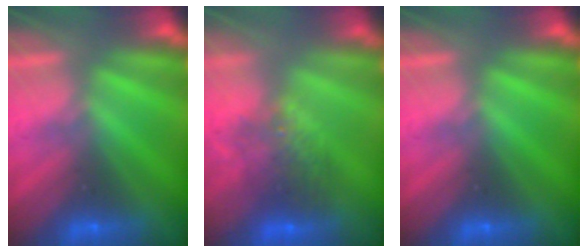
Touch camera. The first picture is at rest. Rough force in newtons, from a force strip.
{"total": 9.3}
{"total": 0.0}